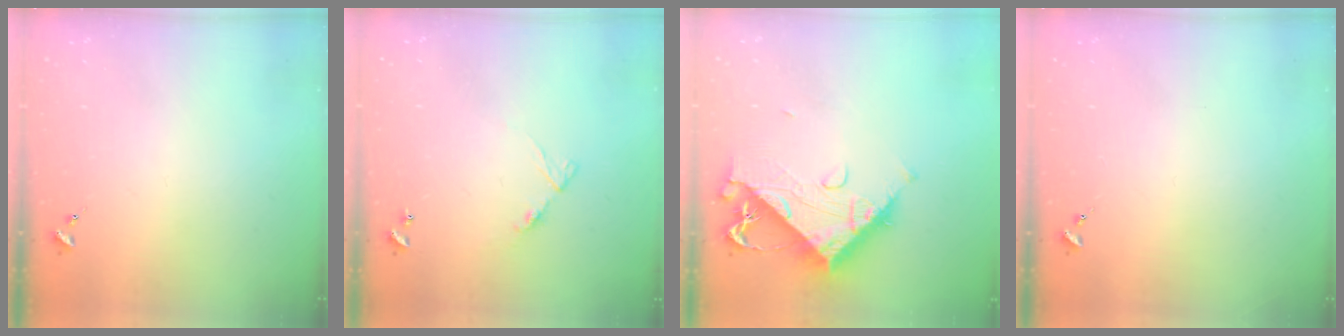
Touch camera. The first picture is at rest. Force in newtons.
{"total": 6.9, "press": 6.9, "slide": 0.7}
{"total": 11.9, "press": 11.8, "slide": 1.4}
{"total": 0.0}